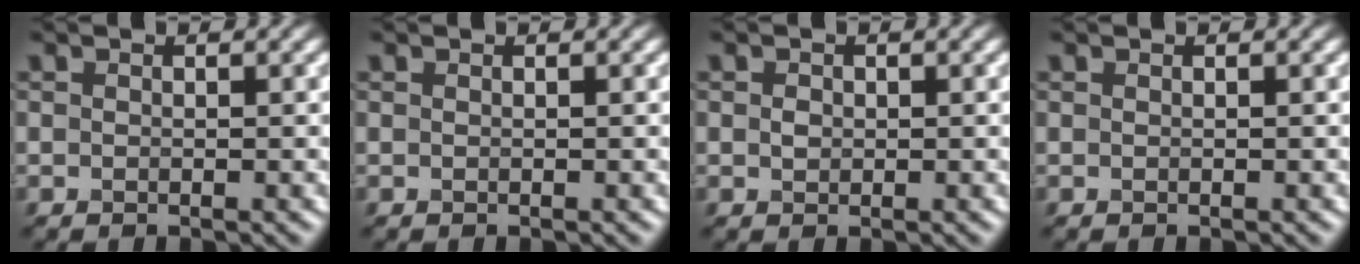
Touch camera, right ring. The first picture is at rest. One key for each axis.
{"total": 0.0}
{"total": 0.8, "fx": 0.1, "fy": 0.7, "fz": 0.4, "tx": -0.009, "ty": 0.000, "tz": 0.000}
{"total": 0.0}